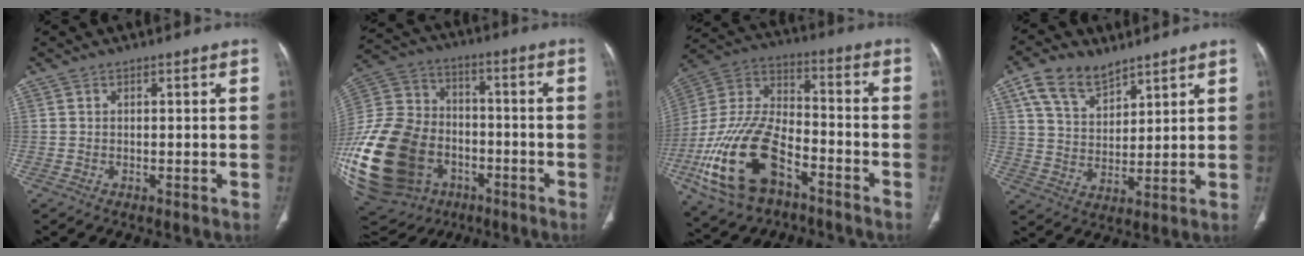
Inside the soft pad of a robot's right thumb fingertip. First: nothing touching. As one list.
[{"total": 36.1, "force": [-11.7, 26.5, 21.4], "torque": [-0.556, 0.051, -0.199]}, {"total": 21.9, "force": [-10.2, 11.6, 15.5], "torque": [-0.323, 0.050, -0.182]}, {"total": 9.8, "force": [6.4, 5.4, 5.0], "torque": [-0.077, -0.024, 0.128]}]